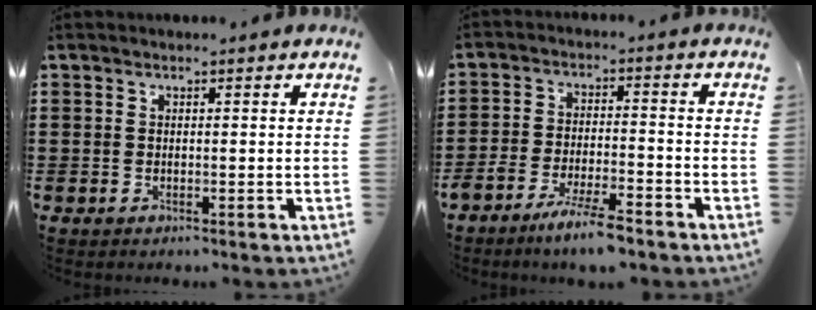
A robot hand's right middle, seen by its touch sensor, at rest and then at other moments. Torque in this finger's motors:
{"motor_torque": [1.36, -0.78, 0.33, 0.07]}